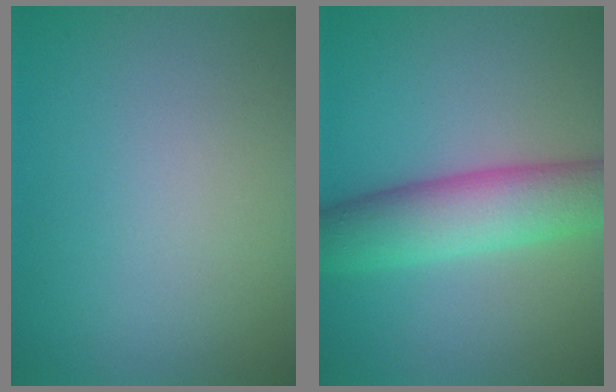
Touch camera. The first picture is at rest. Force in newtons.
{"total": 7.1, "press": 7.1, "slide": 0.2}